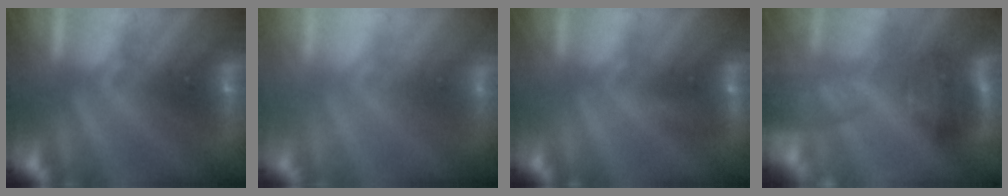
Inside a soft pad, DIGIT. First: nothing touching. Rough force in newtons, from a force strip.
{"total": 2.8}
{"total": 2.9}
{"total": 9.2}